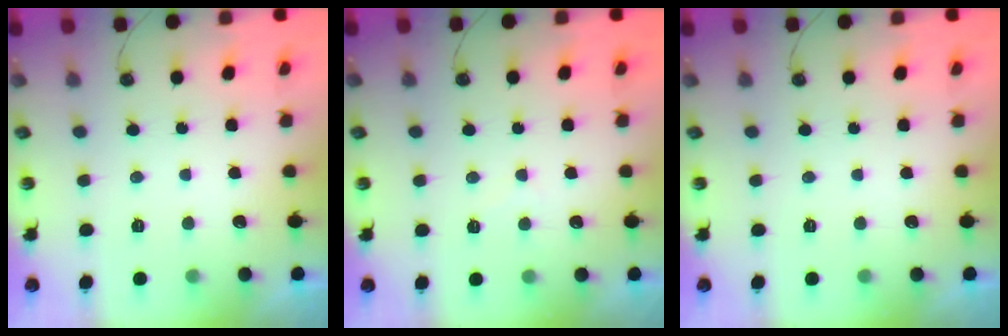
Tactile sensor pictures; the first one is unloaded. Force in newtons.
{"total": 3.9, "press": 3.8, "slide": 0.5}
{"total": 0.0}